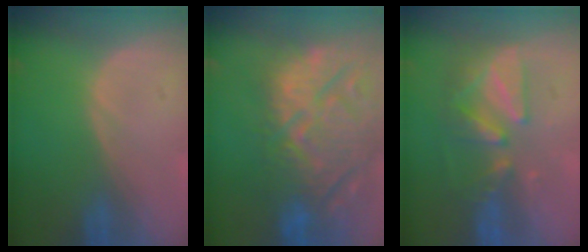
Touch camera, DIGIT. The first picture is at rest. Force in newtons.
{"total": 15.3, "press": 13.0, "slide": 8.0}
{"total": 8.9, "press": 7.8, "slide": 4.2}